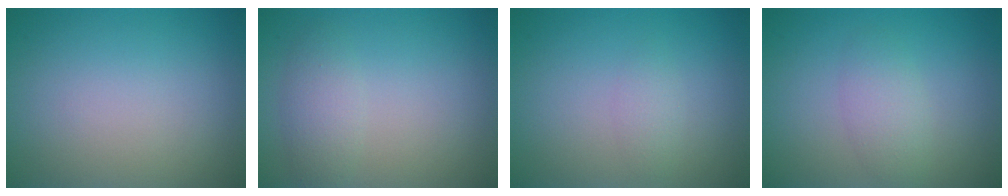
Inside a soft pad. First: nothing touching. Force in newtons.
{"total": 2.1, "press": 2.1, "slide": 0.1}
{"total": 1.2, "press": 1.2, "slide": 0.1}
{"total": 2.1, "press": 2.1, "slide": 0.1}